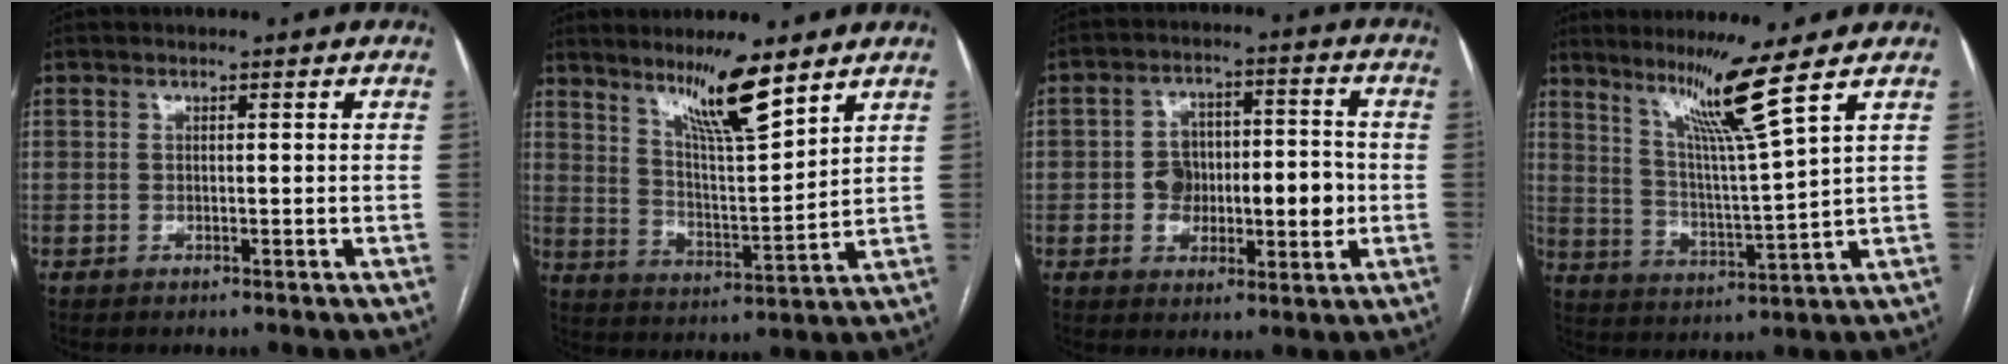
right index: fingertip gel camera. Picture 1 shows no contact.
{"total": 10.4, "force": [7.5, 0.5, 7.1], "torque": [-0.126, -0.013, 0.138]}
{"total": 10.6, "force": [-1.5, 5.6, 8.9], "torque": [-0.126, 0.030, -0.015]}
{"total": 10.1, "force": [6.8, -3.0, 6.9], "torque": [-0.119, -0.024, 0.121]}